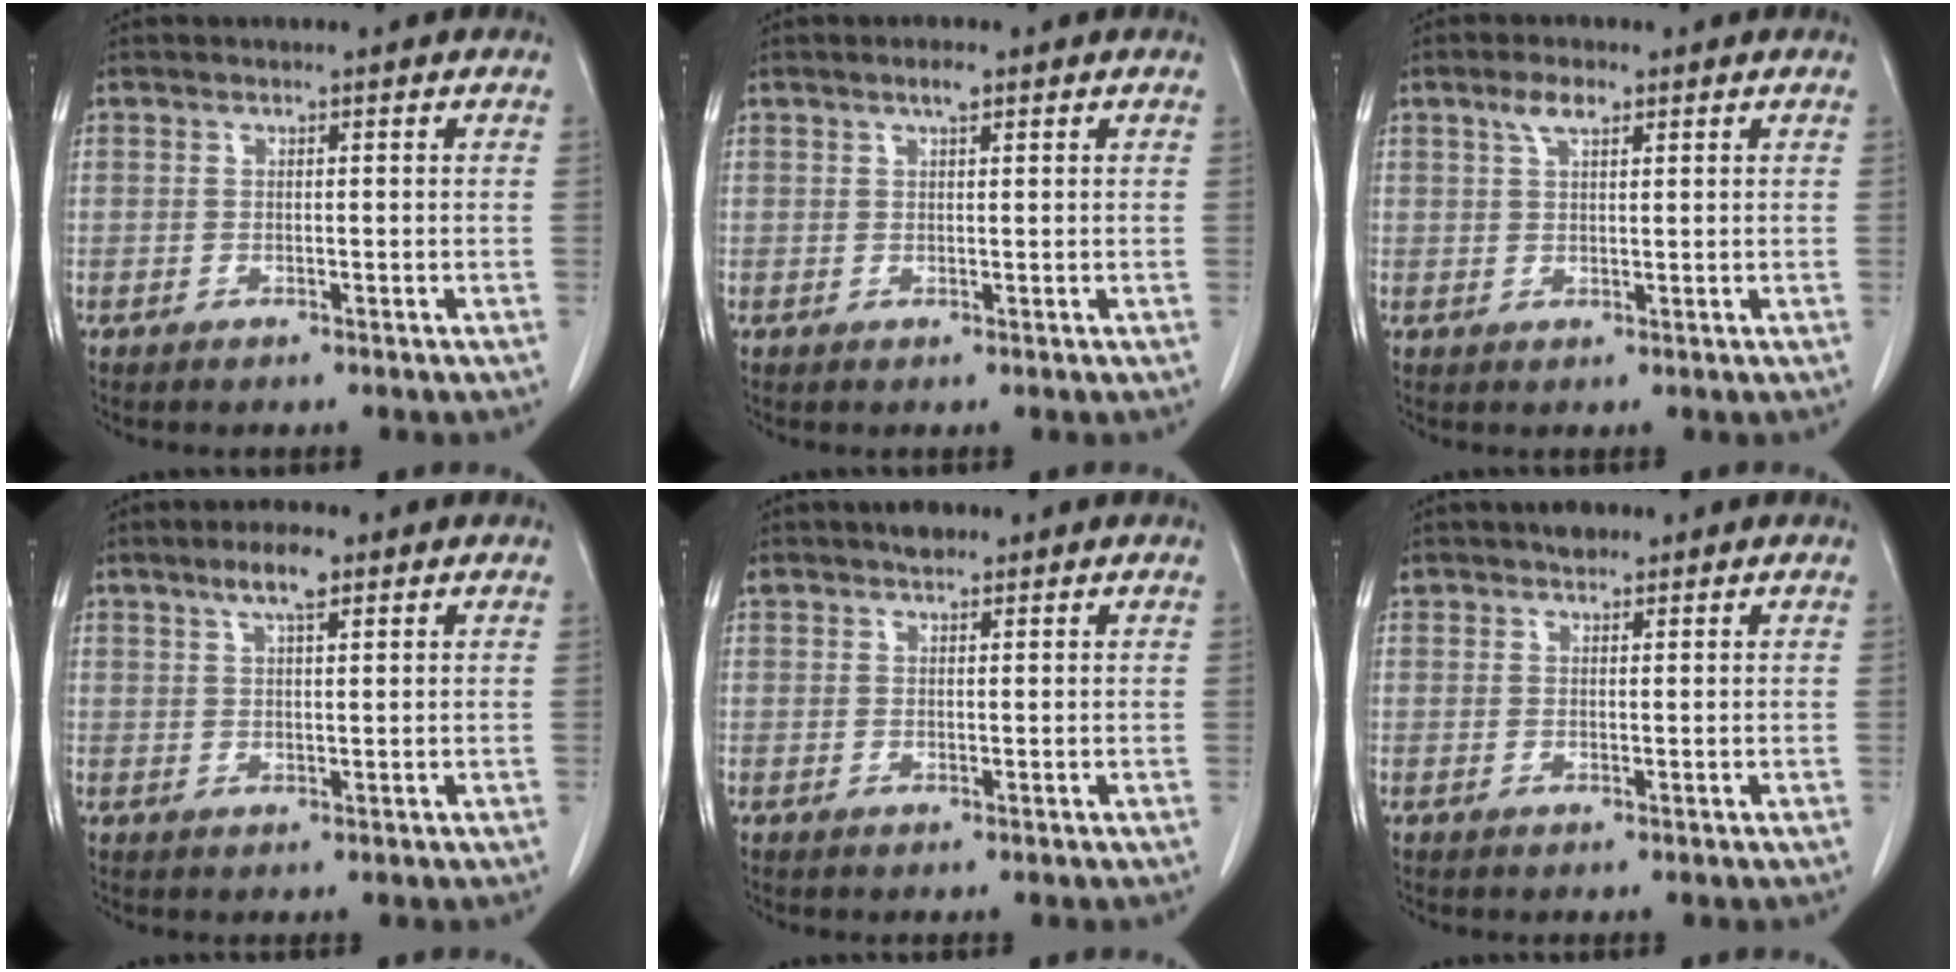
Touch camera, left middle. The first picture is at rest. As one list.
[{"total": 1.6, "force": [1.0, 0.3, 1.2], "torque": [-0.024, 0.002, 0.019]}, {"total": 3.1, "force": [1.9, 1.0, 2.2], "torque": [-0.049, 0.008, 0.039]}, {"total": 4.4, "force": [2.8, 0.9, 3.3], "torque": [-0.066, 0.006, 0.049]}, {"total": 2.1, "force": [1.7, 0.8, 0.9], "torque": [-0.022, 0.009, 0.027]}, {"total": 2.0, "force": [1.6, 1.0, 0.7], "torque": [-0.018, 0.009, 0.024]}]